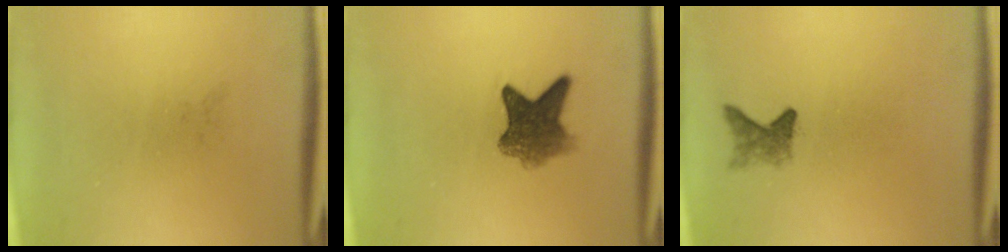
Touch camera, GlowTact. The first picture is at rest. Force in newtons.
{"total": 6.3}
{"total": 2.1}